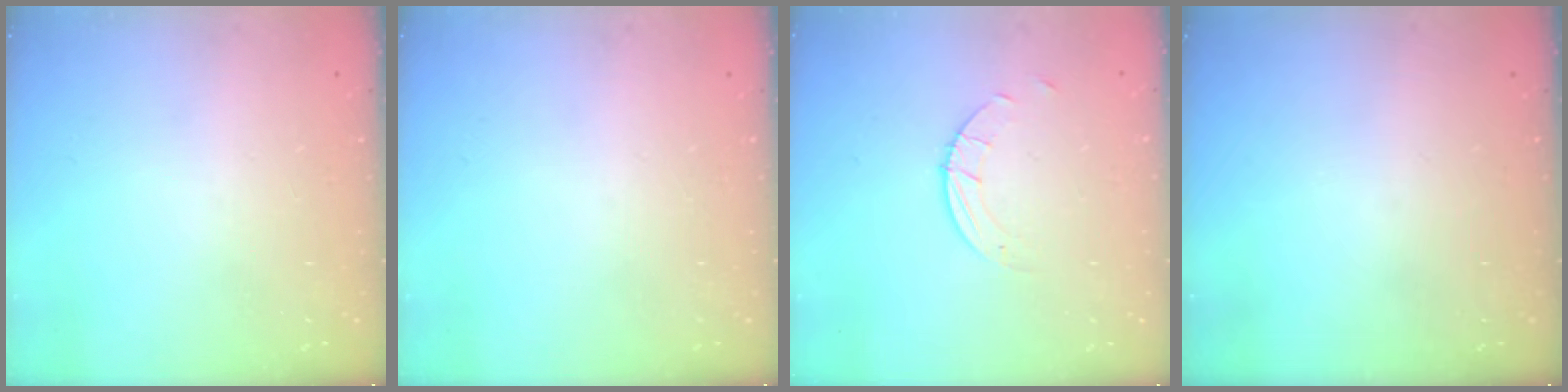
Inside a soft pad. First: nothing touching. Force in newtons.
{"total": 0.0}
{"total": 2.7, "press": 2.7, "slide": 0.3}
{"total": 0.0}